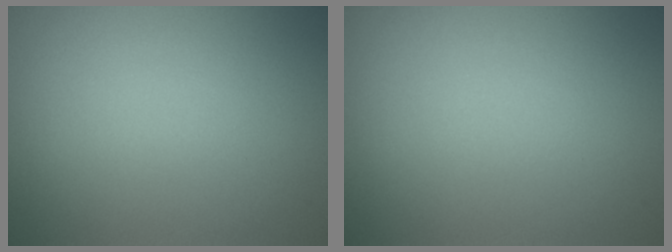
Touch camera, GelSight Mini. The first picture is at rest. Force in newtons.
{"total": 0.0}